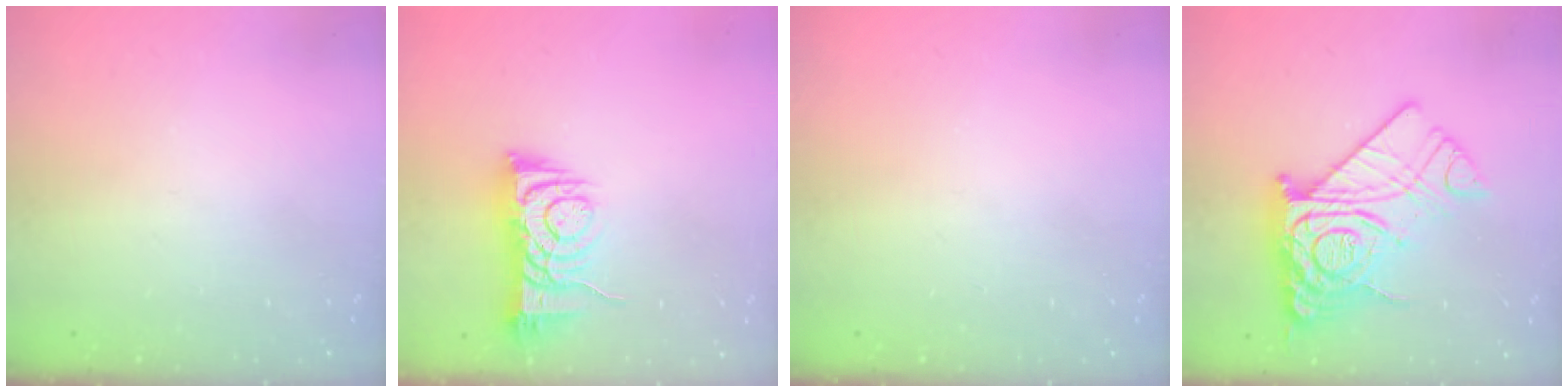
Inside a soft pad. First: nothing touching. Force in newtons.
{"total": 8.0, "press": 7.9, "slide": 1.3}
{"total": 0.0}
{"total": 21.4, "press": 21.3, "slide": 2.0}